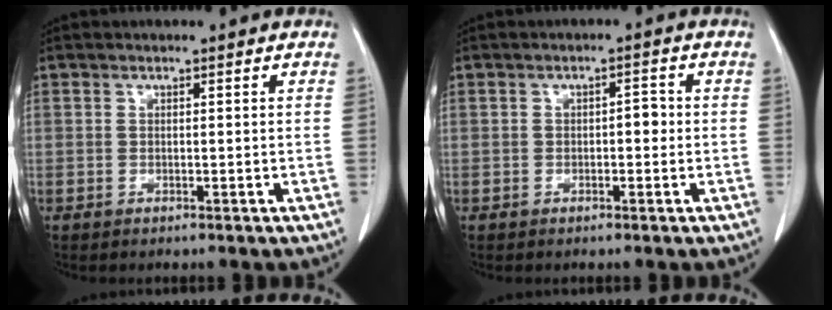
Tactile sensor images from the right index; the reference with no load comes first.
{"total": 2.6, "force": [-0.3, 1.3, 2.2], "torque": [-0.035, 0.017, -0.003]}